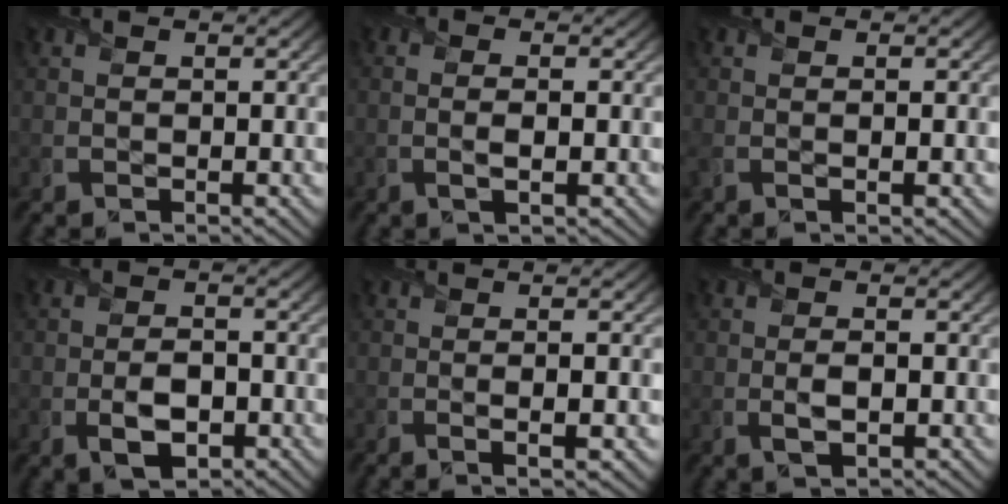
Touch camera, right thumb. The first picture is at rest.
{"total": 2.0, "force": [-0.4, 0.4, 1.9], "torque": [-0.039, 0.000, -0.010]}
{"total": 1.4, "force": [-0.2, 0.1, 1.4], "torque": [-0.028, 0.001, -0.006]}
{"total": 4.3, "force": [-1.5, 2.5, 3.2], "torque": [-0.066, -0.009, -0.026]}
{"total": 3.6, "force": [0.0, 0.7, 3.5], "torque": [-0.051, 0.007, -0.007]}
{"total": 2.3, "force": [-0.4, 1.0, 2.1], "torque": [-0.046, -0.007, -0.005]}